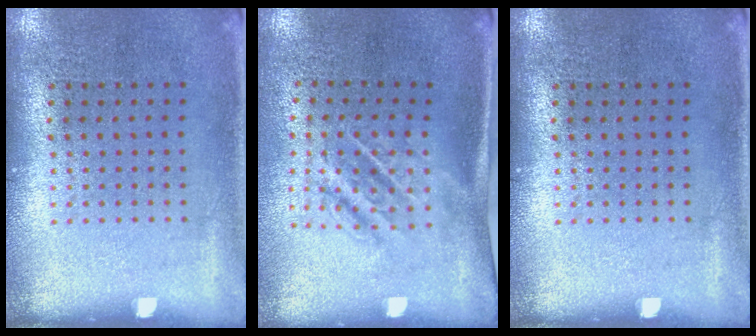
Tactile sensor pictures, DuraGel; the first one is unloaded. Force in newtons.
{"total": 1.7, "press": 1.1, "slide": 1.2}
{"total": 0.0}